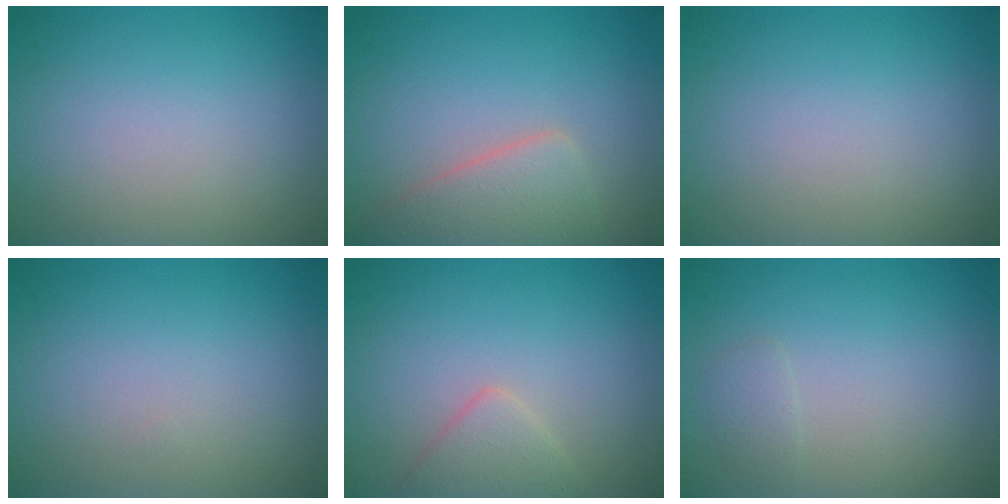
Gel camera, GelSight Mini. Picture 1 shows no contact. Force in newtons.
{"total": 3.9, "press": 3.9, "slide": 0.2}
{"total": 0.0}
{"total": 0.0}
{"total": 2.2, "press": 2.2, "slide": 0.1}
{"total": 0.9, "press": 0.9, "slide": 0.0}